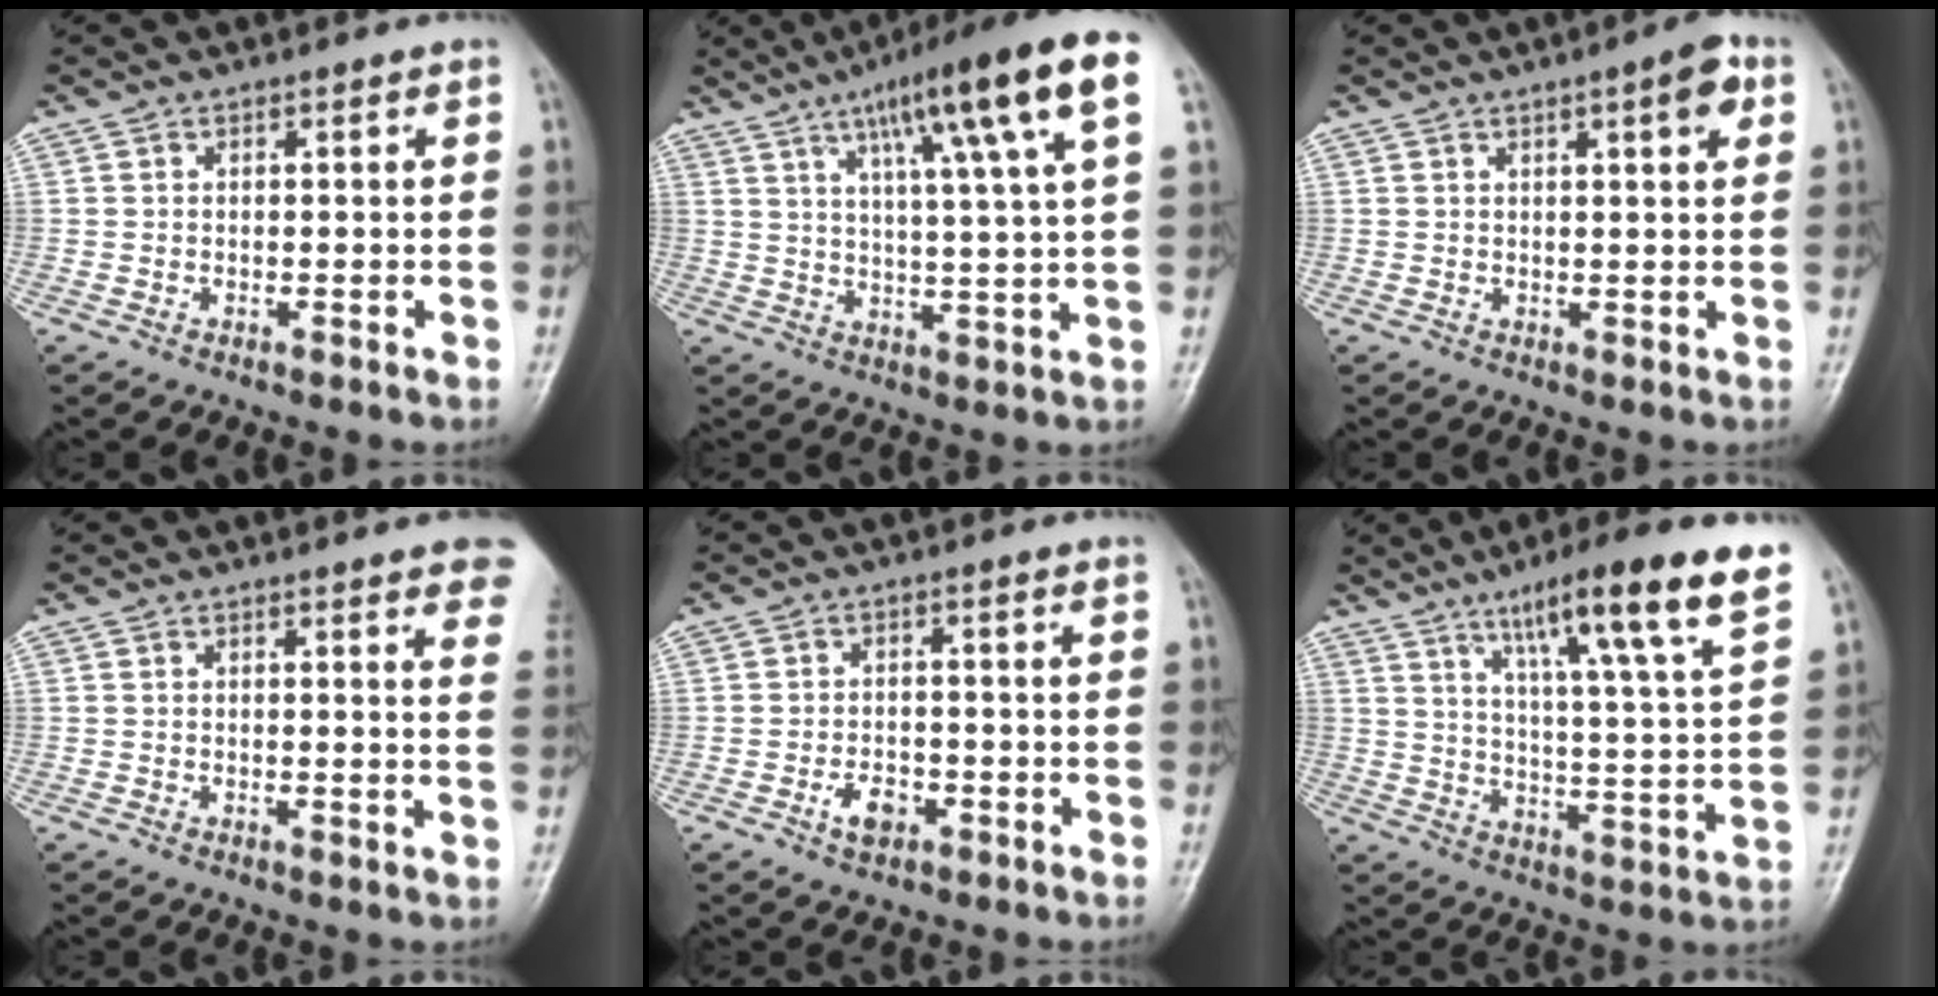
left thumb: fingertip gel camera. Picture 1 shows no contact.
{"total": 17.2, "force": [7.8, 1.6, 15.2], "torque": [-0.229, -0.004, 0.113]}
{"total": 4.8, "force": [2.1, 1.1, 4.1], "torque": [-0.051, -0.003, 0.026]}
{"total": 9.3, "force": [6.3, 2.0, 6.5], "torque": [-0.053, -0.015, 0.061]}
{"total": 4.0, "force": [-1.7, 2.5, 2.5], "torque": [-0.036, 0.011, -0.029]}
{"total": 17.8, "force": [10.9, 1.6, 14.0], "torque": [-0.201, -0.045, 0.167]}